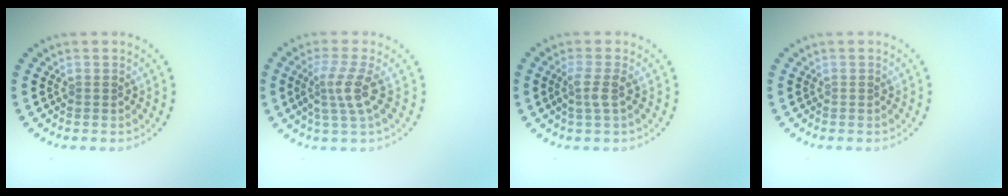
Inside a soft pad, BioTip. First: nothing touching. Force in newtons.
{"total": 2.9, "press": 2.2, "slide": 1.9}
{"total": 1.8, "press": 1.4, "slide": 1.1}
{"total": 0.0}